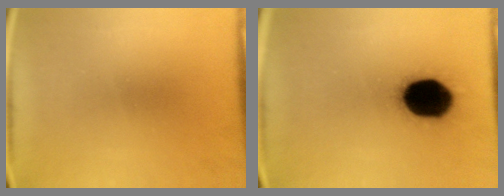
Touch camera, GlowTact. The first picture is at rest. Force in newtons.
{"total": 19.2}